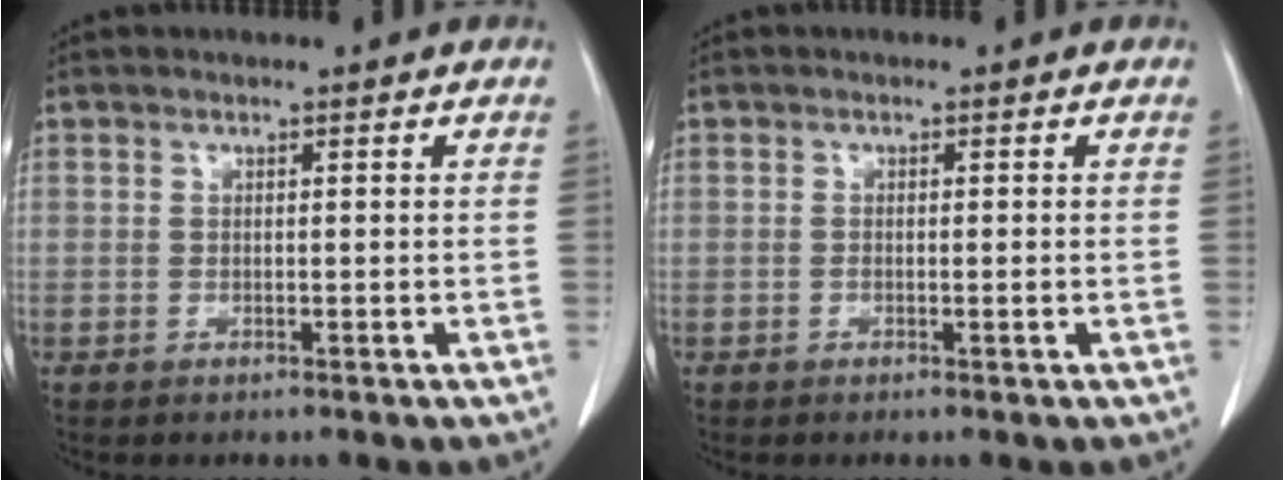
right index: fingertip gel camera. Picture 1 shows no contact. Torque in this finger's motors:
{"motor_torque": [-0.02, 0.04, -0.03, -0.01]}